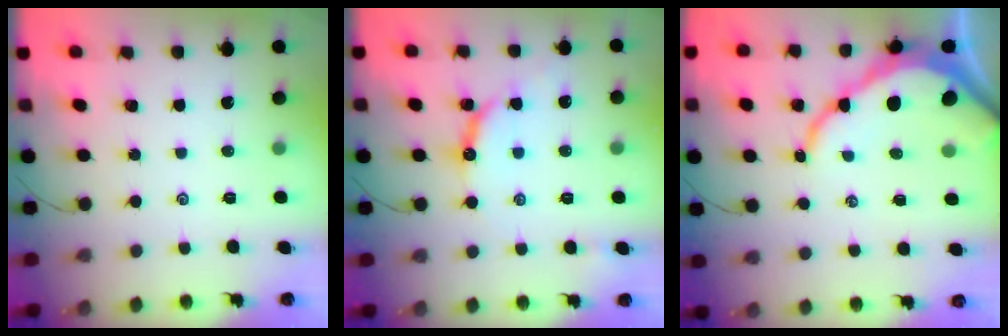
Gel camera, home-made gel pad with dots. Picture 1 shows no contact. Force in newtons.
{"total": 9.8, "press": 9.8, "slide": 0.4}
{"total": 11.6, "press": 11.6, "slide": 0.6}